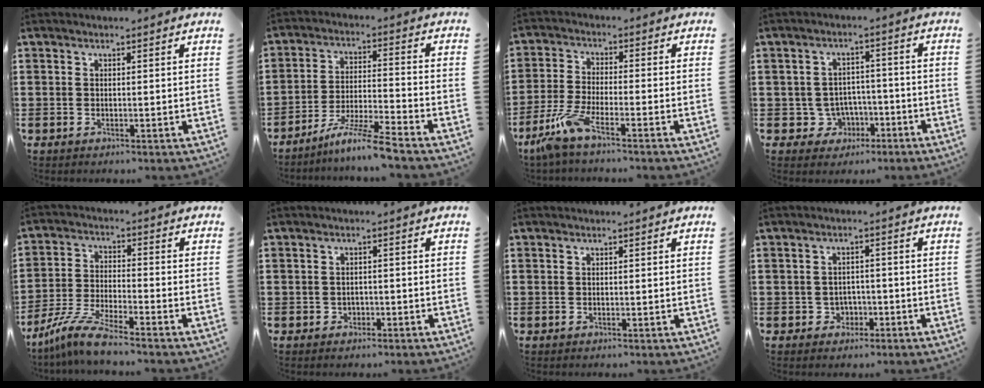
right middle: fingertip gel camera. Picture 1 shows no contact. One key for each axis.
{"total": 7.3, "fx": -6.2, "fy": -0.8, "fz": 3.8, "tx": -0.082, "ty": -0.019, "tz": -0.120}
{"total": 5.8, "fx": -4.1, "fy": 0.6, "fz": 4.1, "tx": -0.108, "ty": -0.019, "tz": -0.084}
{"total": 4.3, "fx": -1.9, "fy": 3.7, "fz": 1.2, "tx": -0.034, "ty": 0.007, "tz": -0.037}
{"total": 7.1, "fx": -6.1, "fy": -0.1, "fz": 3.5, "tx": -0.087, "ty": -0.014, "tz": -0.122}
{"total": 0.9, "fx": -0.6, "fy": 0.7, "fz": 0.2, "tx": -0.009, "ty": -0.001, "tz": -0.013}
{"total": 0.0}
{"total": 2.0, "fx": -1.1, "fy": 1.6, "fz": 0.5, "tx": -0.019, "ty": 0.001, "tz": -0.027}